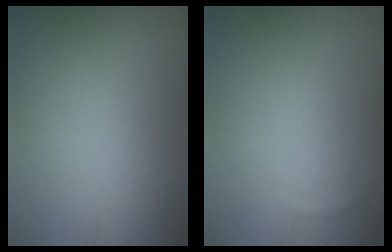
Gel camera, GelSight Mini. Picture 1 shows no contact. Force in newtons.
{"total": 0.0}